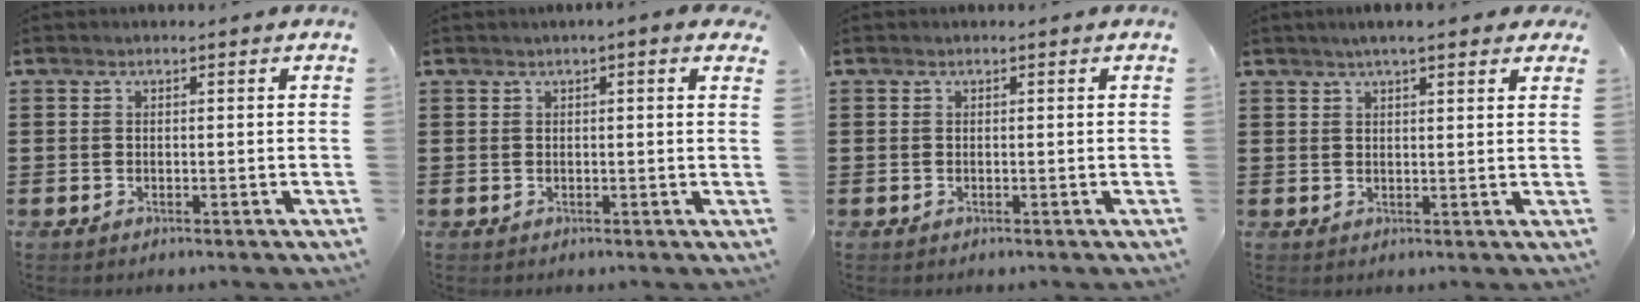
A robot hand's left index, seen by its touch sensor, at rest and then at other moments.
{"total": 1.3, "force": [0.5, 0.0, 1.2], "torque": [-0.023, 0.001, 0.009]}
{"total": 0.0}
{"total": 3.7, "force": [2.7, 0.4, 2.4], "torque": [-0.053, 0.007, 0.048]}